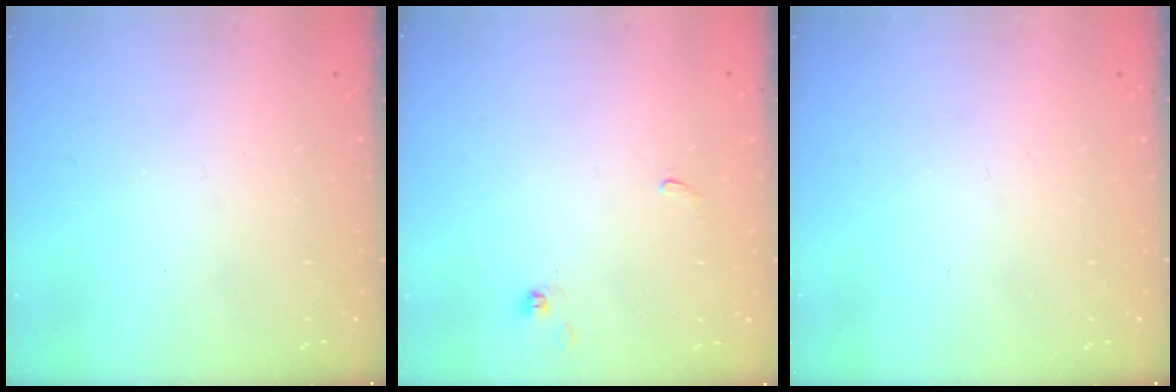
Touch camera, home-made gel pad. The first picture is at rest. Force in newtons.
{"total": 0.9, "press": 0.9, "slide": 0.2}
{"total": 0.0}